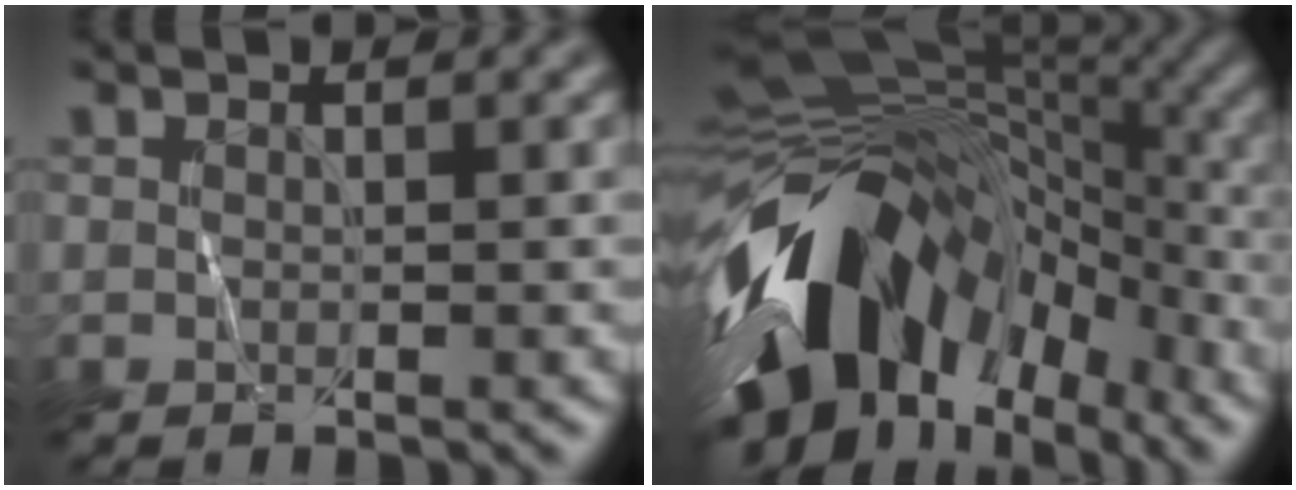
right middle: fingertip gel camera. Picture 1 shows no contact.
{"total": 14.6, "force": [-5.5, 9.5, 9.7], "torque": [-0.175, 0.008, -0.100]}